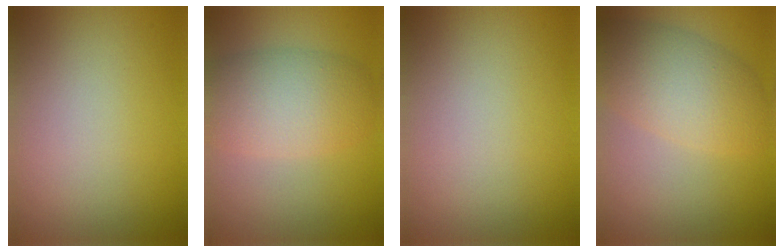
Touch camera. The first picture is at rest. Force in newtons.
{"total": 6.2, "press": 6.2, "slide": 0.0}
{"total": 0.0}
{"total": 6.2, "press": 6.2, "slide": 0.1}